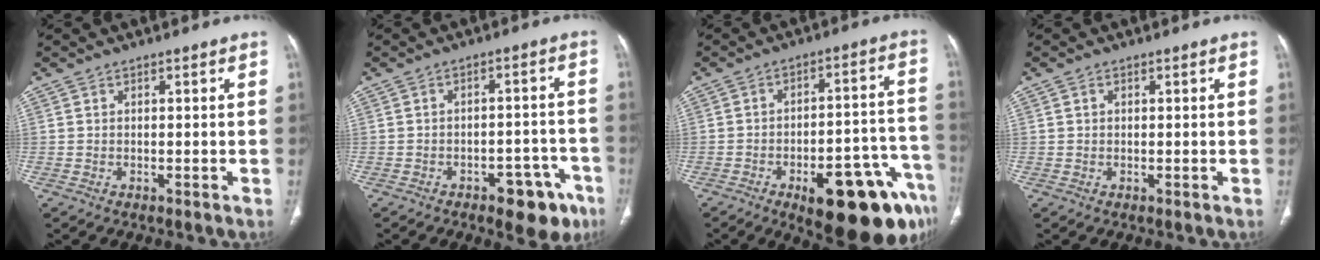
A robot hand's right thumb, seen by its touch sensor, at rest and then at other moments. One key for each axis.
{"total": 9.7, "fx": -5.6, "fy": 4.7, "fz": 6.4, "tx": -0.051, "ty": 0.037, "tz": -0.066}
{"total": 21.0, "fx": -11.5, "fy": 7.2, "fz": 16.1, "tx": -0.139, "ty": 0.070, "tz": -0.148}
{"total": 0.6, "fx": 0.2, "fy": 0.5, "fz": 0.3, "tx": -0.003, "ty": 0.001, "tz": 0.003}